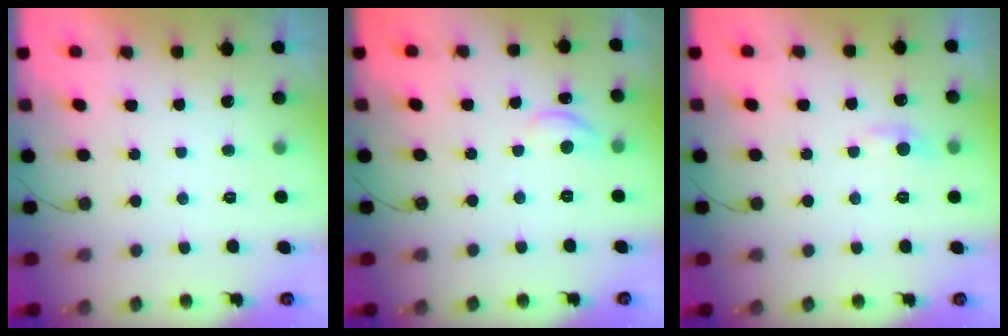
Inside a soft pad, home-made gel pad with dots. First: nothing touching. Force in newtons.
{"total": 7.5, "press": 7.5, "slide": 0.7}
{"total": 5.4, "press": 5.4, "slide": 0.8}